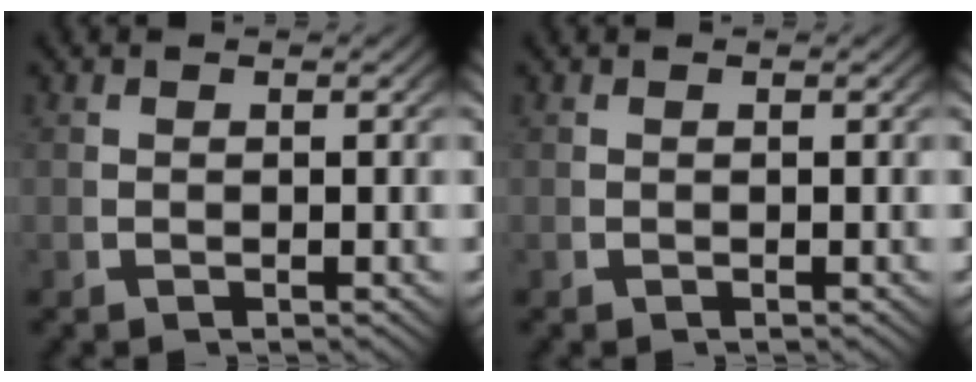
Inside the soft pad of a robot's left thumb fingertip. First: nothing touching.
{"total": 0.0}